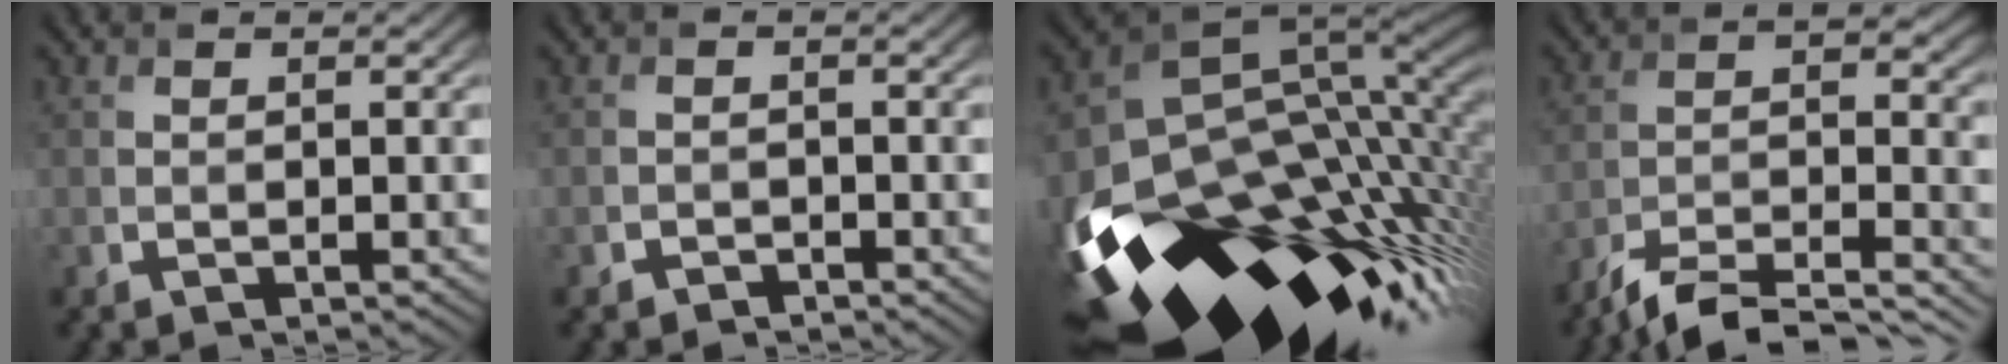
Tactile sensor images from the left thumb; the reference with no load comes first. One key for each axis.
{"total": 1.0, "fx": -0.9, "fy": 0.5, "fz": 0.1, "tx": 0.001, "ty": -0.002, "tz": -0.019}
{"total": 19.6, "fx": -7.0, "fy": 11.2, "fz": 14.4, "tx": -0.304, "ty": -0.063, "tz": -0.085}
{"total": 10.3, "fx": -8.4, "fy": 2.4, "fz": 5.4, "tx": -0.103, "ty": -0.004, "tz": -0.146}